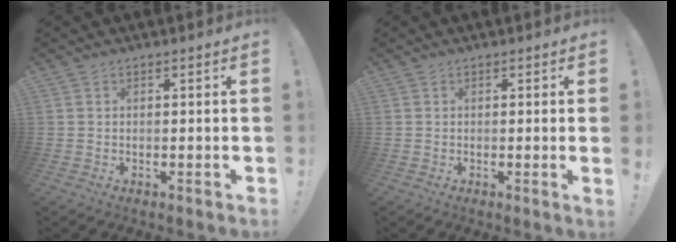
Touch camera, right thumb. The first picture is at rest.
{"total": 1.6, "force": [0.0, -0.6, 1.5], "torque": [-0.017, -0.006, -0.004]}